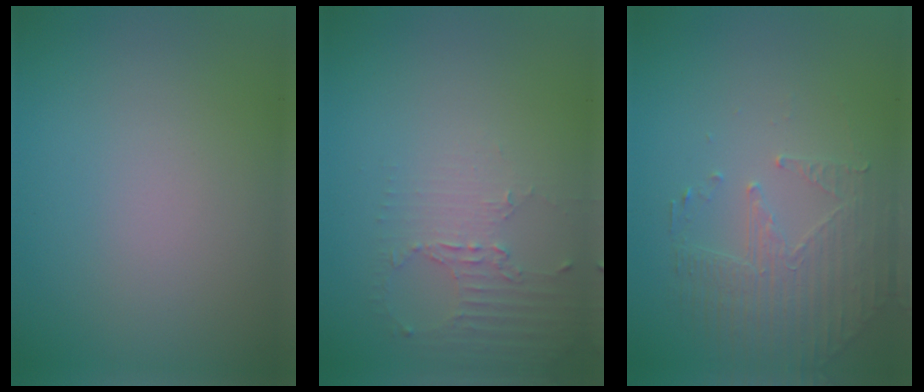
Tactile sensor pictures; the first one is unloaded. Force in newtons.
{"total": 2.2, "press": 1.7, "slide": 1.5}
{"total": 2.2, "press": 1.8, "slide": 1.2}